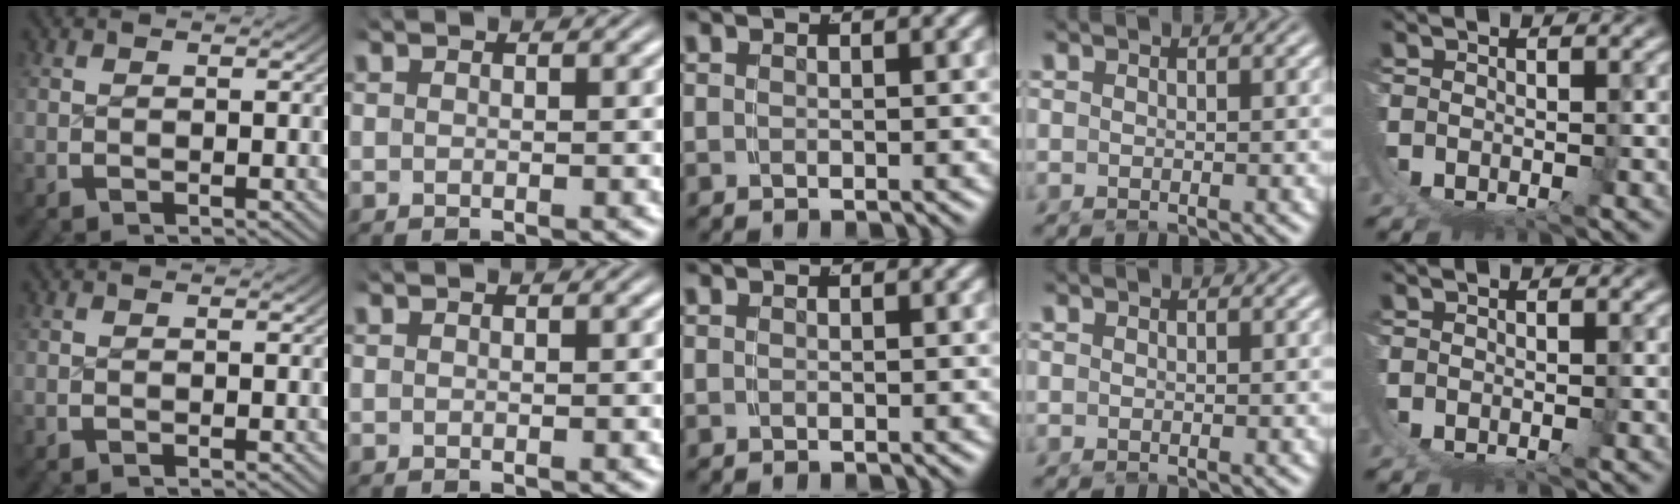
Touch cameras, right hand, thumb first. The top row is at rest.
{}